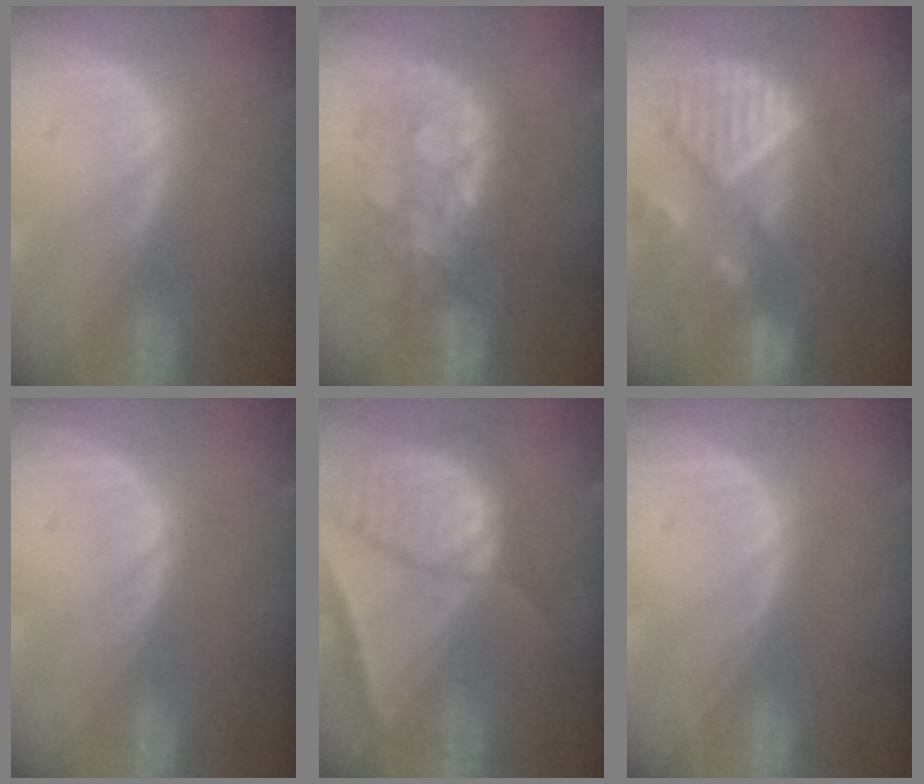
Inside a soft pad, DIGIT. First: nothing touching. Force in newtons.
{"total": 8.6, "press": 8.5, "slide": 1.5}
{"total": 12.1, "press": 10.5, "slide": 6.1}
{"total": 0.0}
{"total": 10.4, "press": 8.8, "slide": 5.5}
{"total": 0.0}